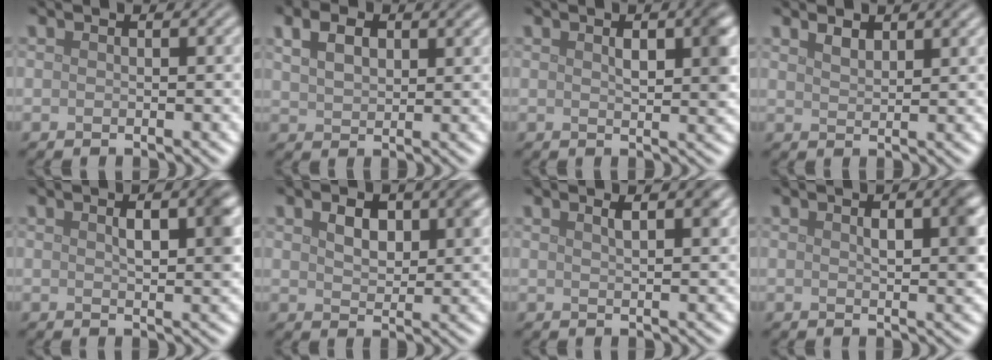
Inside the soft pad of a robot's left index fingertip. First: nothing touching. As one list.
[{"total": 3.8, "force": [1.9, 2.2, 2.5], "torque": [-0.051, 0.006, 0.034]}, {"total": 3.5, "force": [1.0, 1.3, 3.1], "torque": [-0.044, 0.005, 0.015]}, {"total": 1.9, "force": [1.5, 0.7, 0.9], "torque": [-0.017, 0.000, 0.030]}, {"total": 3.6, "force": [1.0, 1.2, 3.2], "torque": [-0.047, 0.006, 0.016]}, {"total": 4.0, "force": [1.7, 2.3, 2.8], "torque": [-0.048, 0.002, 0.028]}, {"total": 2.3, "force": [1.3, 0.7, 1.7], "torque": [-0.015, 0.007, 0.019]}, {"total": 3.1, "force": [0.9, 1.0, 2.8], "torque": [-0.039, 0.005, 0.013]}]